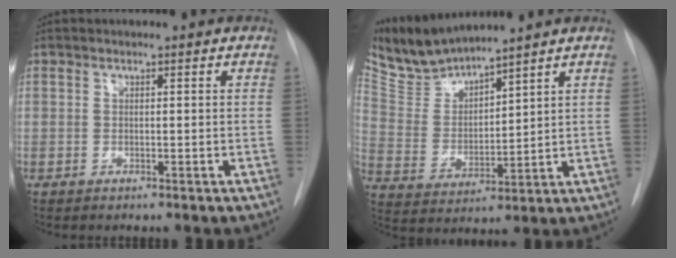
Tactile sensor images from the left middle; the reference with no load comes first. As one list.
[{"total": 8.9, "force": [8.6, 0.4, 2.2], "torque": [-0.065, 0.001, 0.188]}]